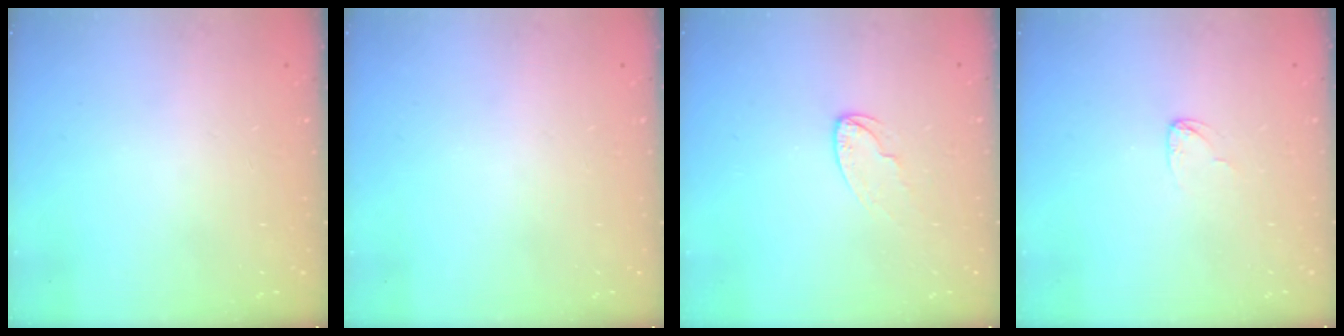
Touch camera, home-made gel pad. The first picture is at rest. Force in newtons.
{"total": 0.0}
{"total": 5.5, "press": 5.5, "slide": 0.5}
{"total": 2.7, "press": 2.7, "slide": 0.1}